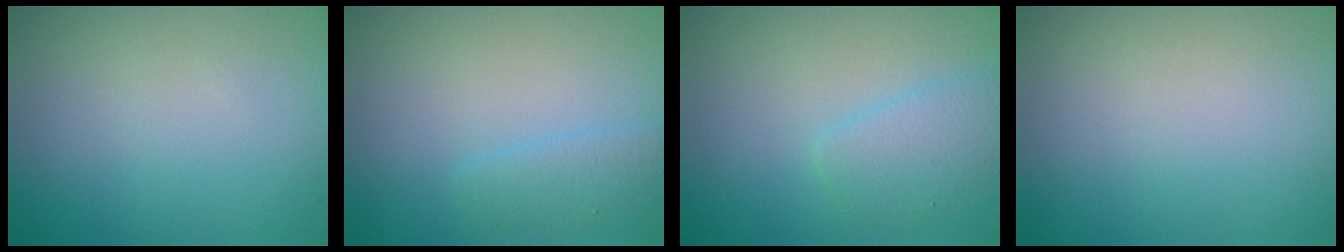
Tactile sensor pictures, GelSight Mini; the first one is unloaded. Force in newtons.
{"total": 1.6, "press": 1.6, "slide": 0.1}
{"total": 2.2, "press": 2.2, "slide": 0.1}
{"total": 0.0}